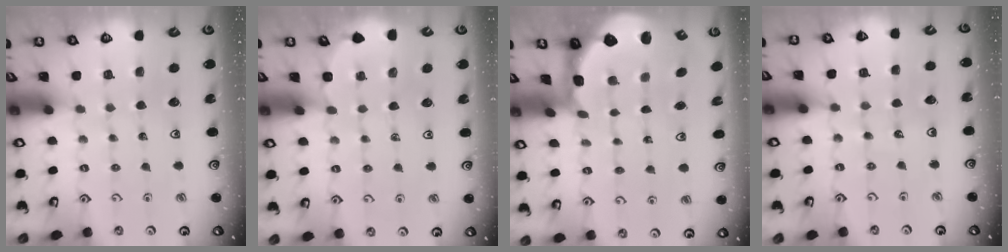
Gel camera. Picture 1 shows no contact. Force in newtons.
{"total": 2.6, "press": 2.6, "slide": 0.3}
{"total": 2.4, "press": 1.7, "slide": 1.7}
{"total": 5.4, "press": 4.7, "slide": 2.7}